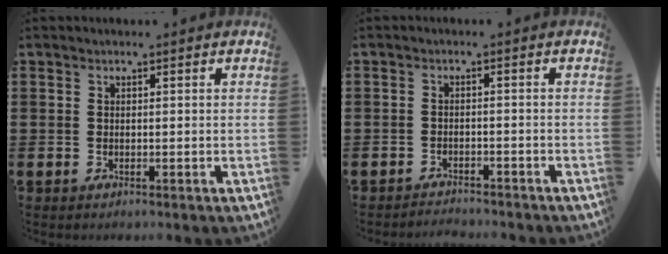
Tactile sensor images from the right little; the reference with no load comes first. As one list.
[{"total": 1.7, "force": [-1.7, -0.1, -0.2], "torque": [-0.001, 0.004, -0.037]}]